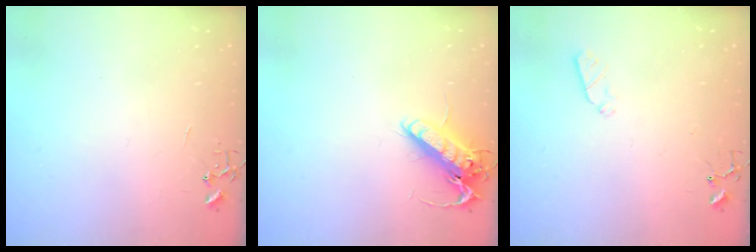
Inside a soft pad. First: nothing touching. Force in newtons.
{"total": 13.3, "press": 13.1, "slide": 2.4}
{"total": 4.5, "press": 4.5, "slide": 0.4}